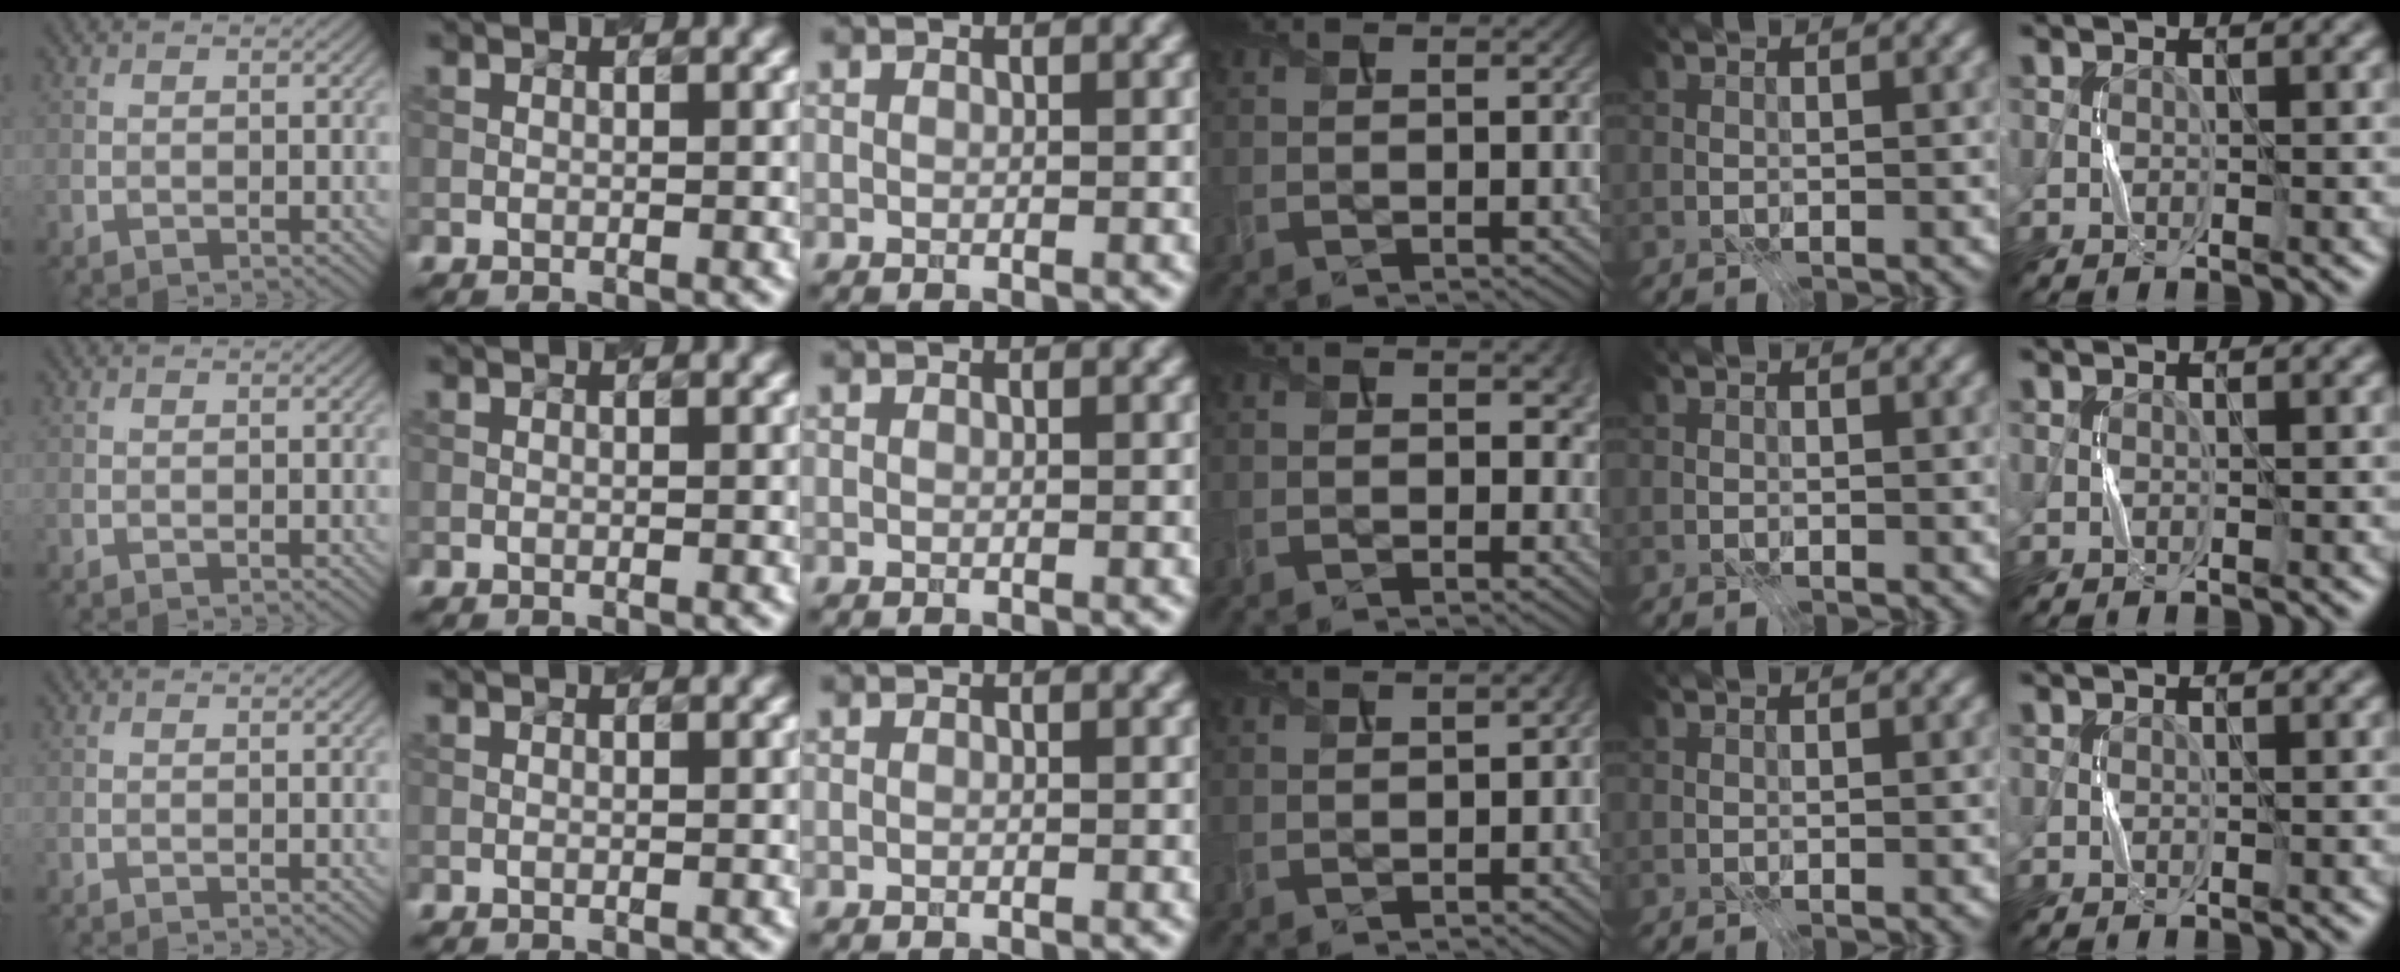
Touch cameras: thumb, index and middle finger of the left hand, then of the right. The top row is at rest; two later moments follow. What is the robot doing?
{"motion": "press", "object": "syringe"}